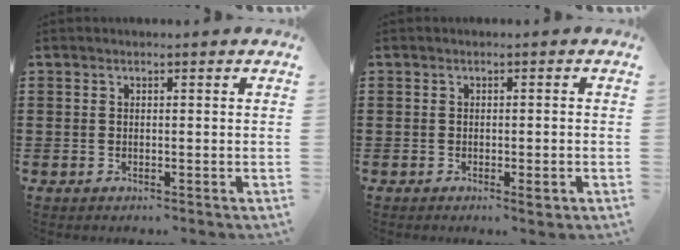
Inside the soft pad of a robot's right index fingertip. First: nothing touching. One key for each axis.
{"total": 1.3, "fx": -0.5, "fy": 0.2, "fz": 1.2, "tx": -0.021, "ty": -0.006, "tz": -0.007}